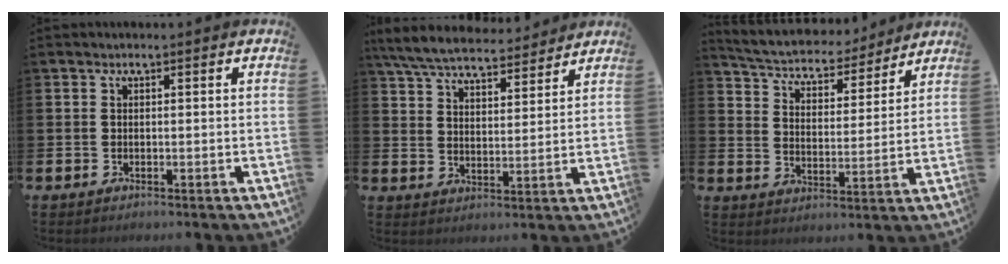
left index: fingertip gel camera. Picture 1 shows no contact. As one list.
[{"total": 7.2, "force": [6.8, 1.5, 1.9], "torque": [-0.064, -0.034, 0.121]}, {"total": 5.6, "force": [5.2, 1.5, 1.0], "torque": [-0.050, -0.044, 0.087]}]